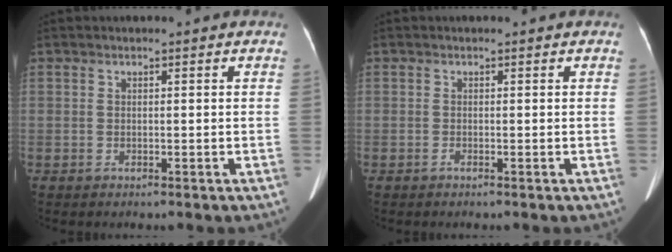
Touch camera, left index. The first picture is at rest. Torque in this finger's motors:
{"motor_torque": [0.06, 0.05, -0.06, 0.00]}